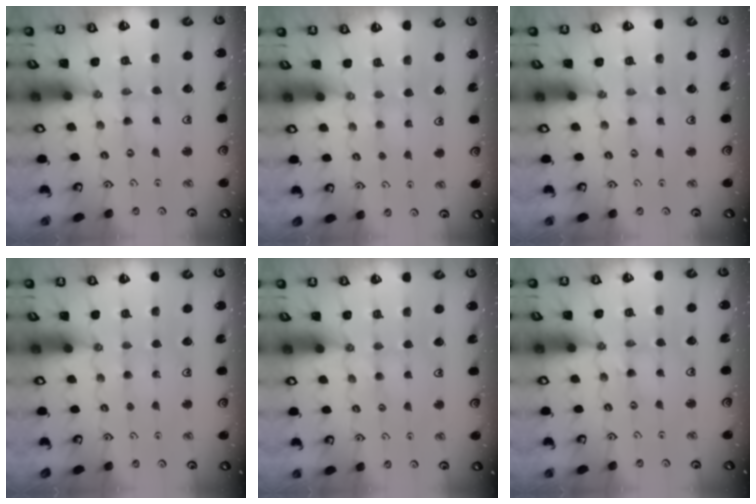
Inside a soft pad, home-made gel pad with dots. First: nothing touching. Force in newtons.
{"total": 2.9, "press": 2.9, "slide": 0.4}
{"total": 1.0, "press": 1.0, "slide": 0.2}
{"total": 3.0, "press": 3.0, "slide": 0.3}
{"total": 3.1, "press": 3.1, "slide": 0.5}
{"total": 2.3, "press": 2.3, "slide": 0.3}